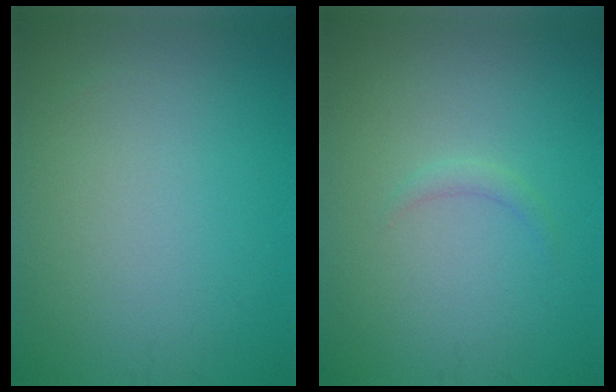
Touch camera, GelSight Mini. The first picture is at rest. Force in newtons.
{"total": 0.8, "press": 0.8, "slide": 0.0}